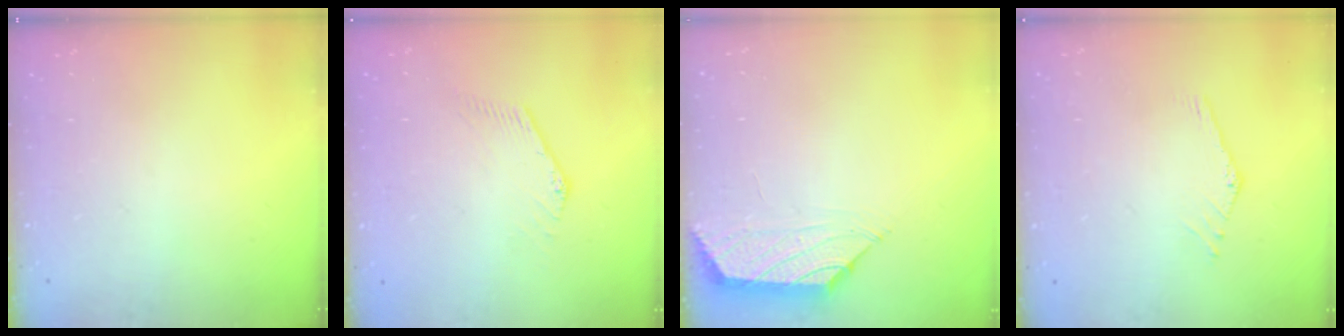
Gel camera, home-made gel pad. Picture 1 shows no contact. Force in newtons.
{"total": 0.0}
{"total": 0.9, "press": 0.7, "slide": 0.4}
{"total": 1.5, "press": 1.5, "slide": 0.0}